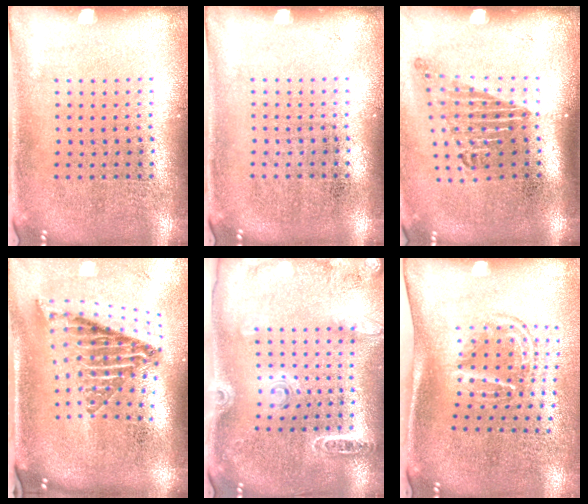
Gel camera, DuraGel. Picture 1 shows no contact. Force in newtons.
{"total": 0.0}
{"total": 1.8, "press": 1.3, "slide": 1.3}
{"total": 2.6, "press": 1.6, "slide": 2.1}
{"total": 1.7, "press": 1.7, "slide": 0.1}
{"total": 1.8, "press": 1.2, "slide": 1.3}